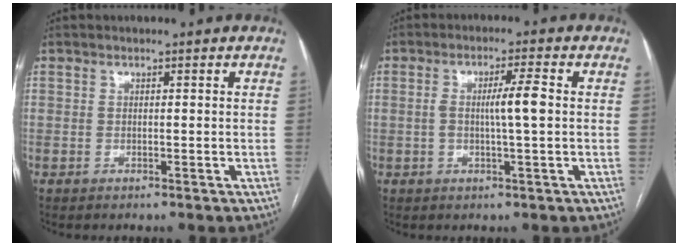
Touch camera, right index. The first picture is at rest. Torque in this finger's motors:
{"motor_torque": [0.25, 0.13, 0.06, 0.05]}